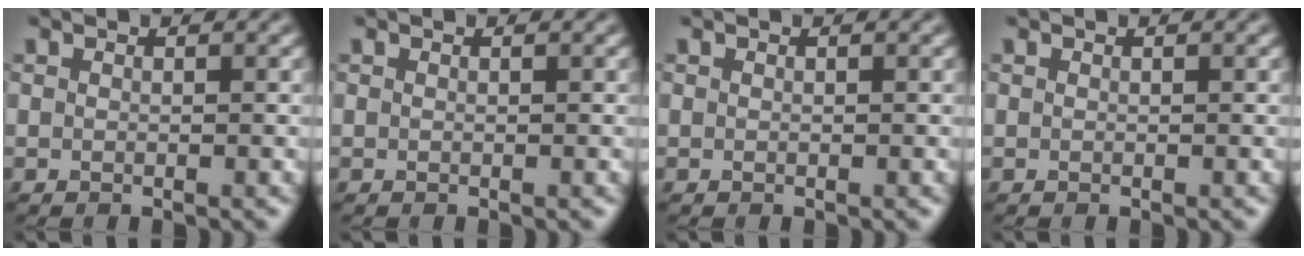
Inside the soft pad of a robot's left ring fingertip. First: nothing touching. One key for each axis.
{"total": 0.0}
{"total": 0.0}
{"total": 0.0}